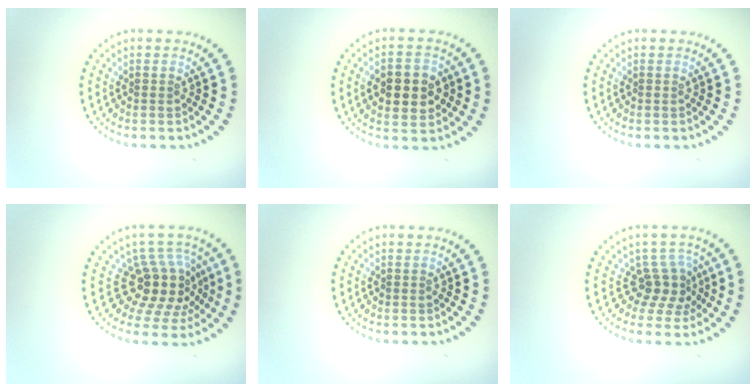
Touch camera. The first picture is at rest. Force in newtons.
{"total": 4.9, "press": 4.8, "slide": 0.3}
{"total": 0.0}
{"total": 4.9, "press": 3.6, "slide": 3.3}
{"total": 0.0}
{"total": 2.9, "press": 2.0, "slide": 2.0}